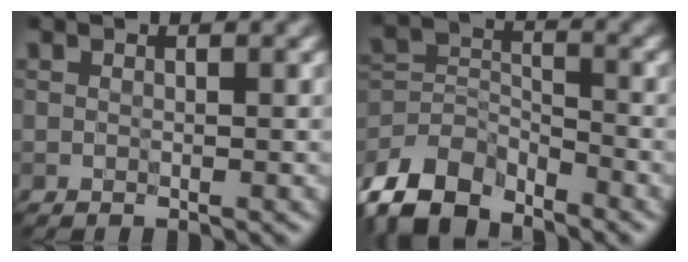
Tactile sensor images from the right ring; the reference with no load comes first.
{"total": 7.5, "force": [-5.8, 3.3, 3.4], "torque": [-0.067, -0.005, -0.124]}